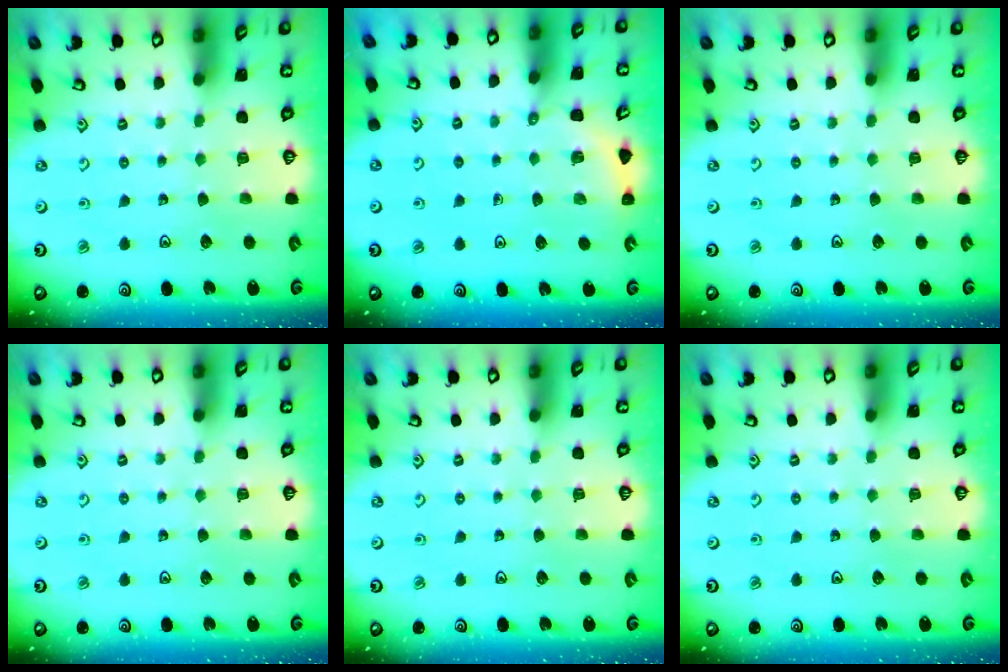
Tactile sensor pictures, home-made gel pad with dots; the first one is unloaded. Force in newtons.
{"total": 2.6, "press": 2.6, "slide": 0.2}
{"total": 0.0}
{"total": 0.0}
{"total": 0.0}
{"total": 0.0}